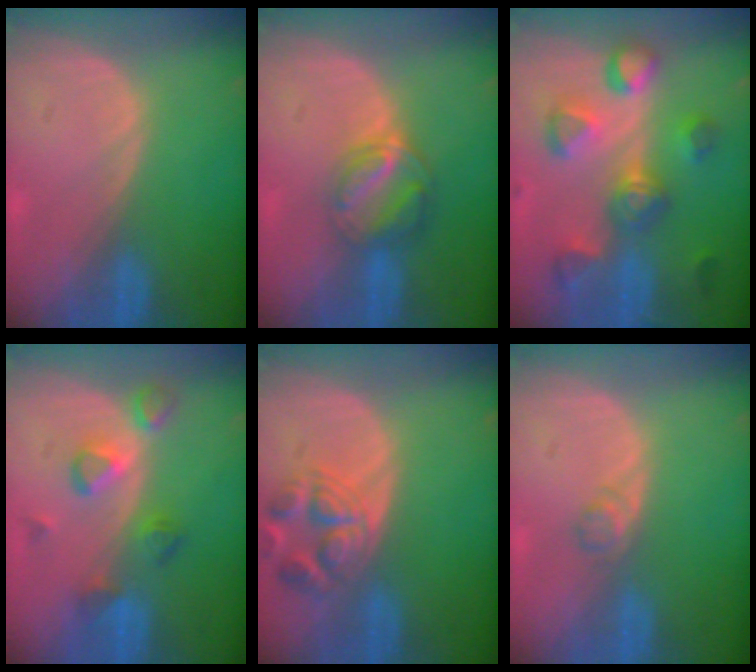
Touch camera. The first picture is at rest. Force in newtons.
{"total": 6.4, "press": 5.5, "slide": 3.2}
{"total": 8.7, "press": 8.7, "slide": 0.2}
{"total": 5.5, "press": 5.5, "slide": 0.7}
{"total": 6.5, "press": 6.2, "slide": 2.1}
{"total": 1.6, "press": 1.6, "slide": 0.2}